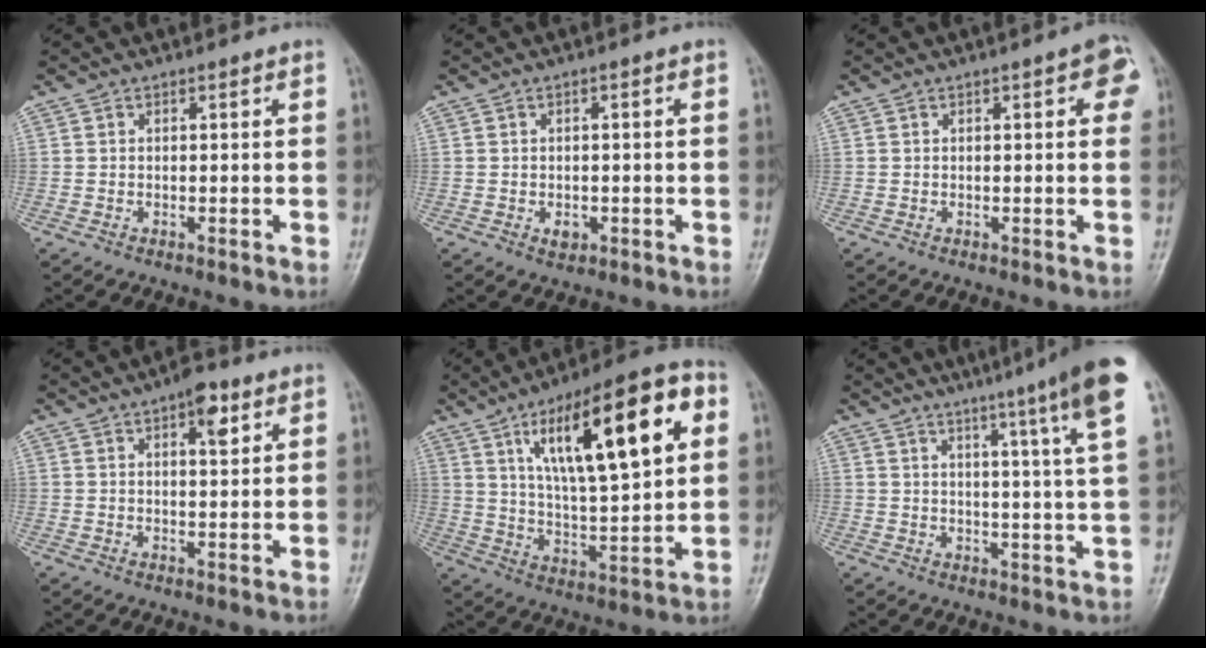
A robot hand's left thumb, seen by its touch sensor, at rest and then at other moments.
{"total": 2.2, "force": [-0.9, 1.5, 1.4], "torque": [-0.012, 0.006, -0.013]}
{"total": 4.4, "force": [1.4, 1.5, 3.9], "torque": [-0.030, 0.003, 0.006]}
{"total": 5.4, "force": [2.7, 2.2, 4.1], "torque": [-0.045, -0.008, 0.034]}
{"total": 23.5, "force": [8.5, 7.5, 20.6], "torque": [-0.296, -0.005, 0.134]}
{"total": 14.1, "force": [9.2, -0.8, 10.7], "torque": [-0.146, -0.038, 0.100]}